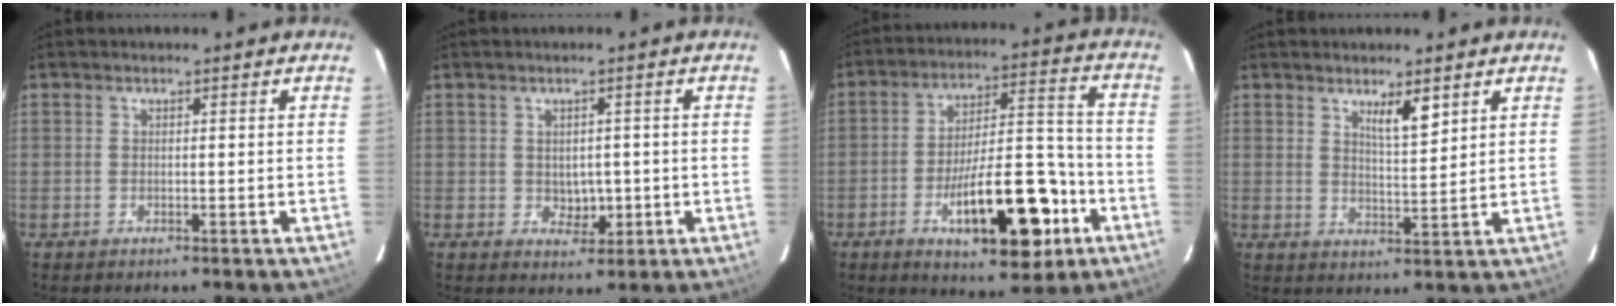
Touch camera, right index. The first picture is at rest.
{"total": 3.2, "force": [-0.3, 2.3, 2.2], "torque": [-0.025, 0.000, 0.004]}
{"total": 17.0, "force": [-7.0, 5.2, 14.6], "torque": [-0.225, 0.015, -0.098]}
{"total": 4.2, "force": [2.7, 0.6, 3.1], "torque": [-0.055, -0.006, 0.049]}